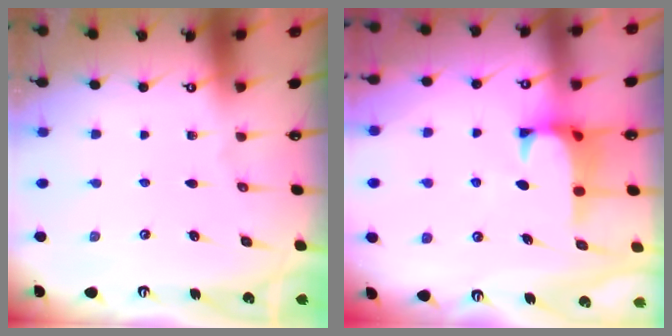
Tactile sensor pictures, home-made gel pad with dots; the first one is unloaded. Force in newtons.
{"total": 1.0, "press": 0.7, "slide": 0.8}